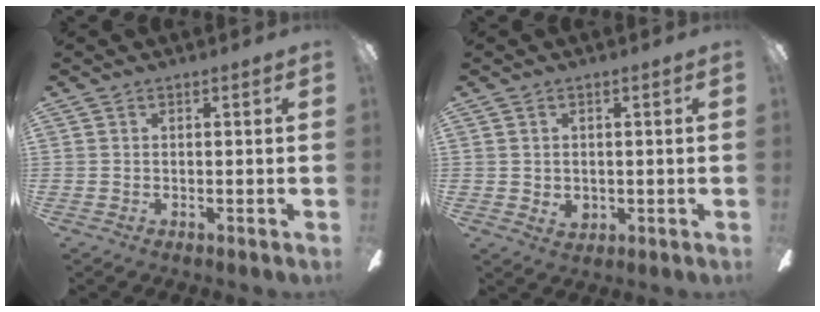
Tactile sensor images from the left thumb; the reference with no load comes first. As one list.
[{"total": 2.5, "force": [0.3, 2.1, 1.3], "torque": [-0.016, 0.000, 0.004]}]